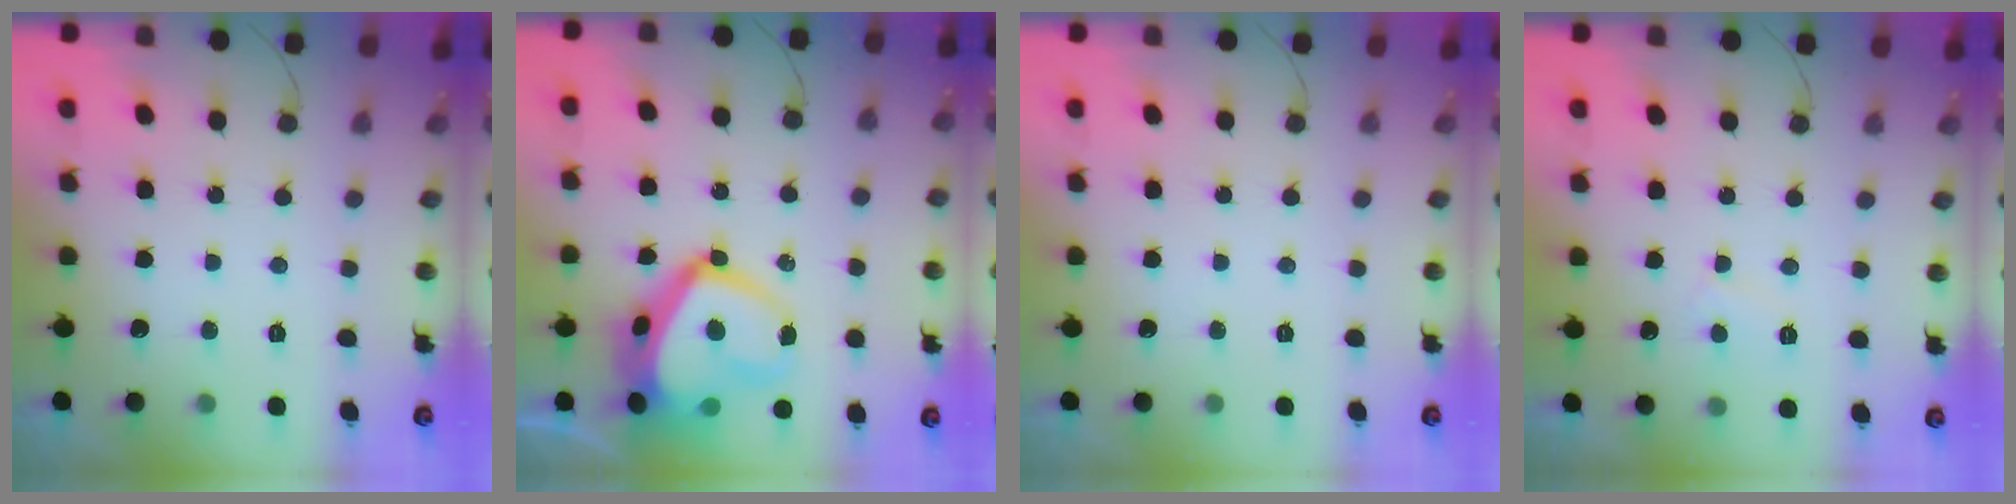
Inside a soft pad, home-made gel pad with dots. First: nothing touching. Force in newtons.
{"total": 18.5, "press": 18.4, "slide": 1.4}
{"total": 0.0}
{"total": 3.7, "press": 3.7, "slide": 0.3}